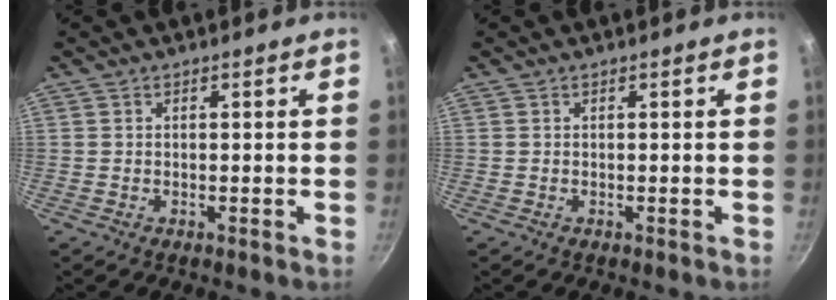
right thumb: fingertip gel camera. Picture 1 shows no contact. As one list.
[{"total": 0.0}]